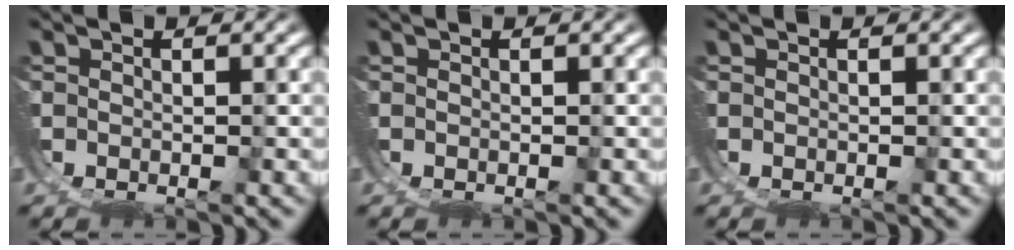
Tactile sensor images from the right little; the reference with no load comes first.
{"total": 0.0}
{"total": 0.0}